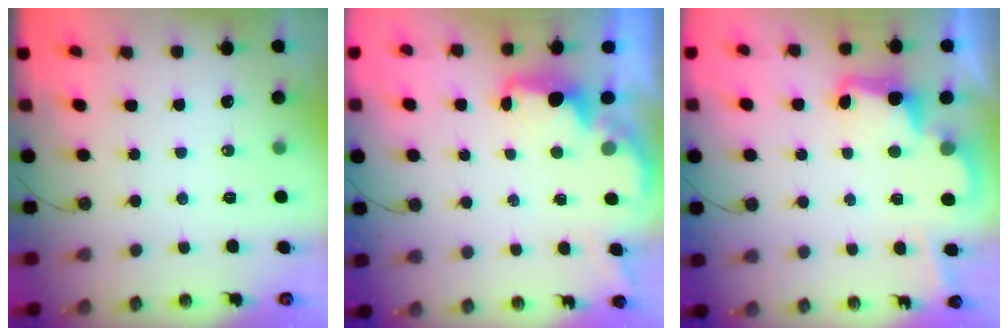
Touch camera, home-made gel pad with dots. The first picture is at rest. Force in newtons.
{"total": 2.0, "press": 1.9, "slide": 0.7}
{"total": 3.2, "press": 3.1, "slide": 0.6}